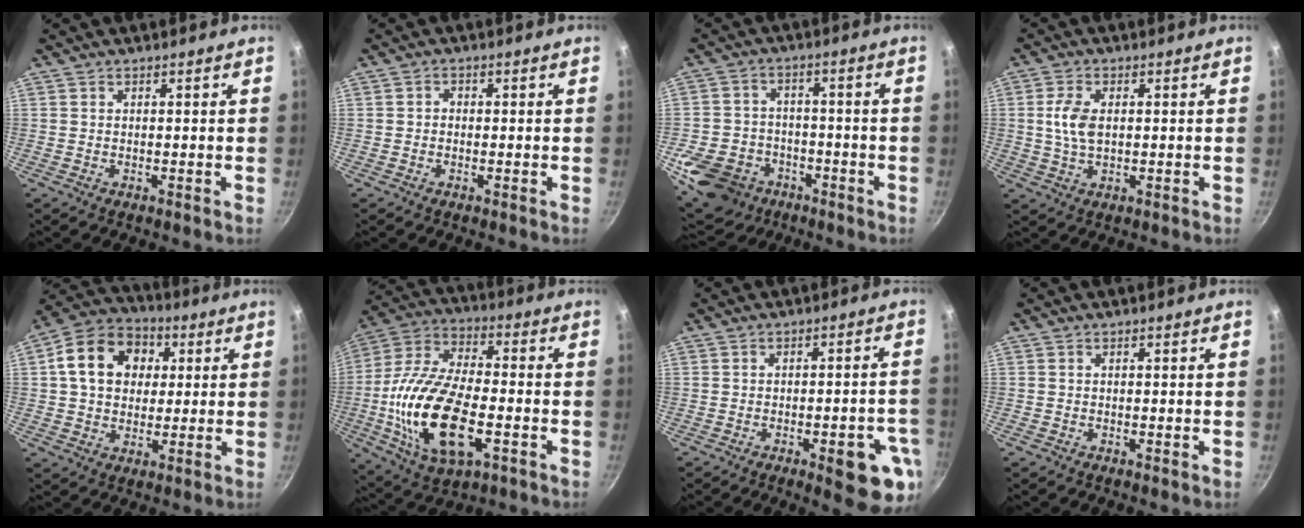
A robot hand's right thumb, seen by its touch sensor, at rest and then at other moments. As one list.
[{"total": 1.3, "force": [-0.3, 1.1, 0.6], "torque": [-0.007, 0.006, -0.008]}, {"total": 14.2, "force": [-6.7, 10.9, 6.2], "torque": [-0.102, 0.041, -0.105]}, {"total": 5.8, "force": [0.6, 3.5, 4.6], "torque": [-0.088, 0.005, 0.011]}, {"total": 14.7, "force": [3.2, 11.5, 8.5], "torque": [-0.122, 0.022, 0.038]}, {"total": 22.4, "force": [-4.8, 10.9, 19.0], "torque": [-0.369, 0.017, -0.093]}, {"total": 10.9, "force": [-4.3, 3.4, 9.4], "torque": [-0.088, 0.018, -0.048]}, {"total": 0.0}]